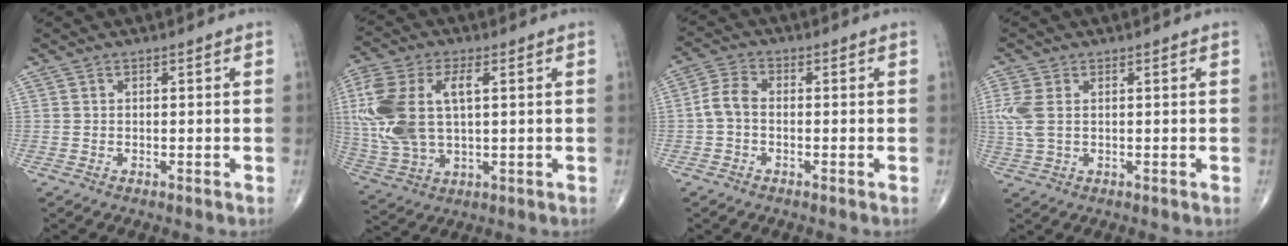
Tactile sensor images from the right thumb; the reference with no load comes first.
{"total": 17.1, "force": [2.8, 9.0, 14.3], "torque": [-0.336, 0.009, 0.058]}
{"total": 4.4, "force": [-0.8, 2.8, 3.3], "torque": [-0.066, 0.015, -0.025]}
{"total": 5.2, "force": [0.8, 3.1, 4.1], "torque": [-0.126, 0.010, 0.020]}